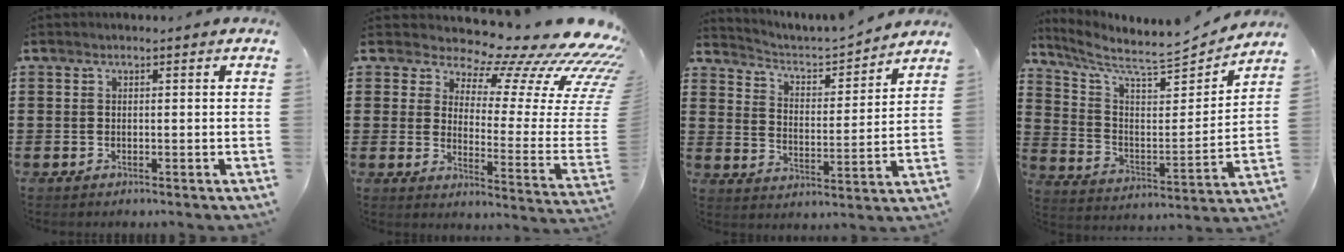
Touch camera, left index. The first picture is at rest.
{"total": 11.7, "force": [9.7, 3.1, 5.8], "torque": [-0.094, -0.094, 0.158]}
{"total": 3.3, "force": [3.1, 0.8, 0.8], "torque": [-0.038, -0.029, 0.042]}
{"total": 7.3, "force": [6.4, 1.2, 3.5], "torque": [-0.100, -0.051, 0.104]}